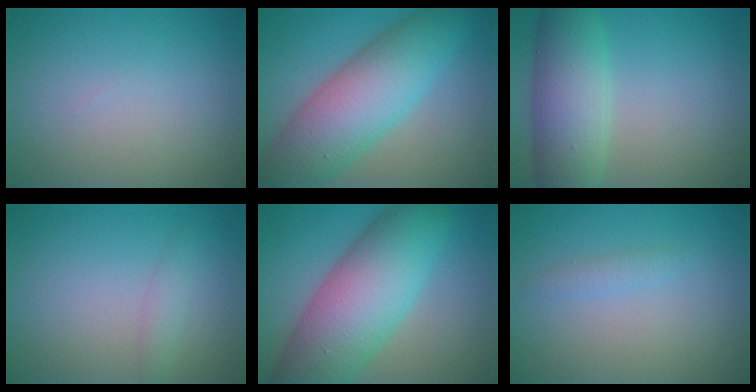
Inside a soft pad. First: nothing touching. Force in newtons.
{"total": 9.6, "press": 9.6, "slide": 0.1}
{"total": 7.2, "press": 7.2, "slide": 0.2}
{"total": 1.3, "press": 1.3, "slide": 0.0}
{"total": 11.3, "press": 11.3, "slide": 0.4}
{"total": 1.0, "press": 1.0, "slide": 0.0}